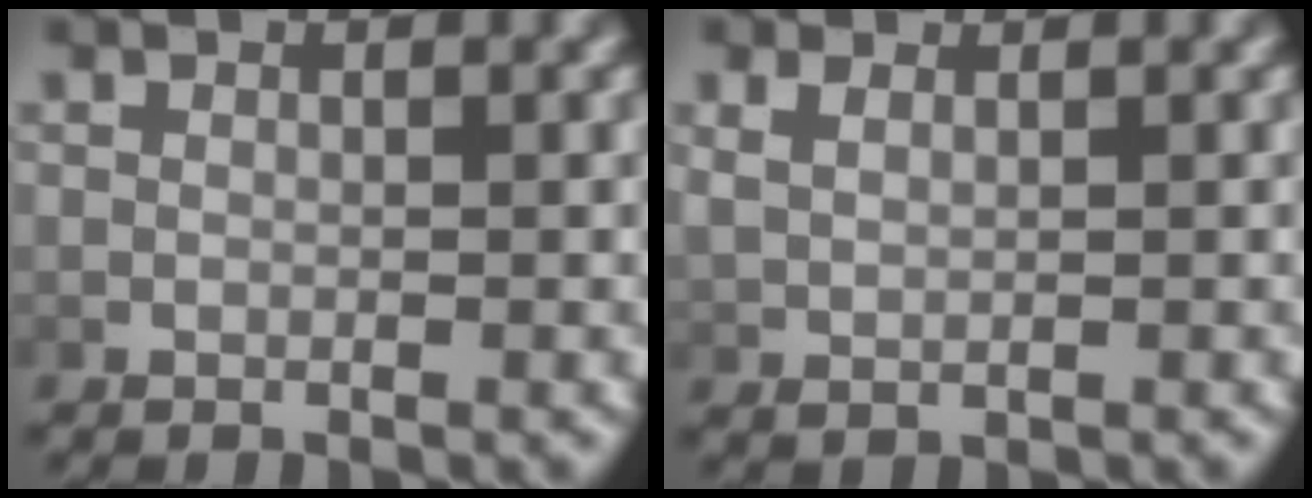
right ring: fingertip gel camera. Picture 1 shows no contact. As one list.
[{"total": 1.4, "force": [0.9, 0.6, 0.9], "torque": [-0.019, -0.001, 0.028]}]